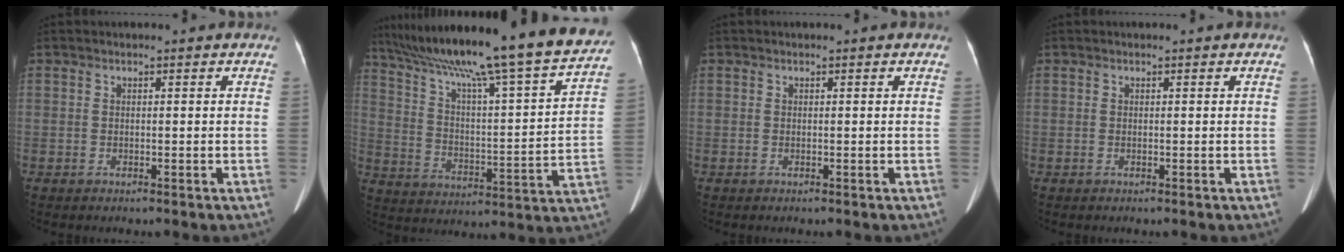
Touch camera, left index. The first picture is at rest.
{"total": 29.3, "force": [25.2, 0.5, 14.8], "torque": [-0.248, -0.045, 0.352]}
{"total": 0.0}
{"total": 0.0}